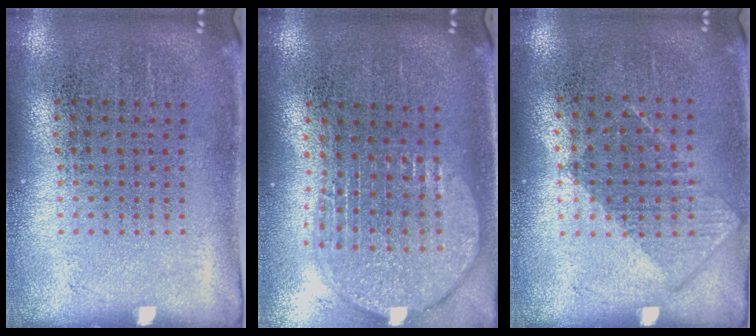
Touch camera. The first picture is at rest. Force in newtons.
{"total": 2.0, "press": 1.7, "slide": 1.1}
{"total": 0.8, "press": 0.8, "slide": 0.3}